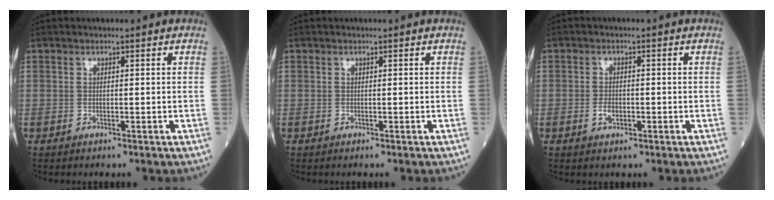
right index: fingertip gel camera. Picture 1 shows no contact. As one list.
[{"total": 0.0}, {"total": 2.0, "force": [-0.7, 1.2, 1.5], "torque": [-0.029, 0.002, -0.009]}]